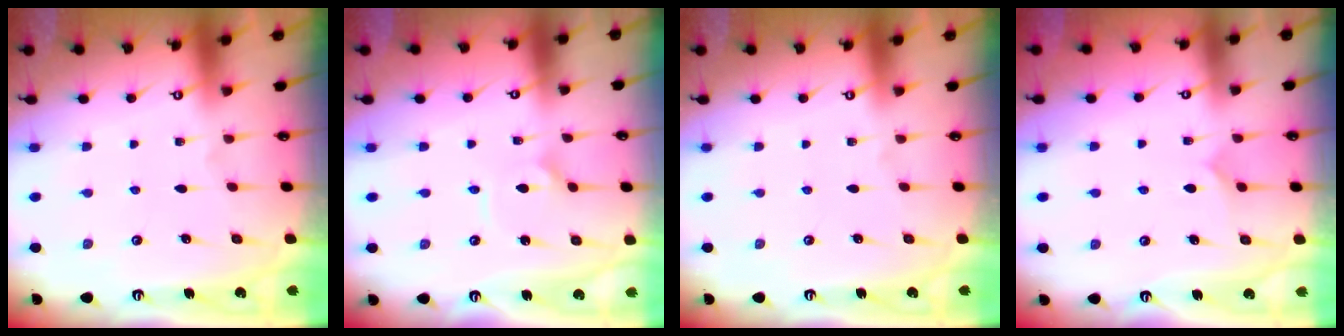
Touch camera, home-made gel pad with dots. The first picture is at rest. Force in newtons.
{"total": 2.6, "press": 2.6, "slide": 0.2}
{"total": 0.0}
{"total": 3.9, "press": 3.9, "slide": 0.4}